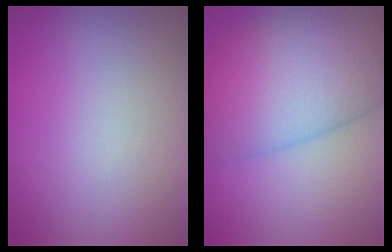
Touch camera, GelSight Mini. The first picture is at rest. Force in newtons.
{"total": 12.5, "press": 12.5, "slide": 0.3}